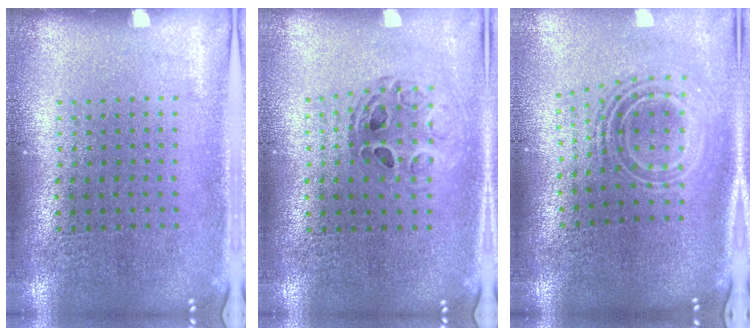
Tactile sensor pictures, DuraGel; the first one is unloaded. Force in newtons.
{"total": 0.8, "press": 0.8, "slide": 0.1}
{"total": 2.2, "press": 1.5, "slide": 1.5}